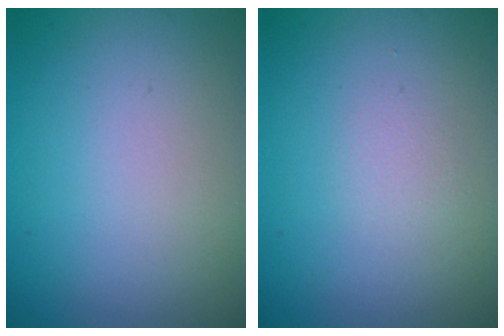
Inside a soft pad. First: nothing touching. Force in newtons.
{"total": 0.7, "press": 0.7, "slide": 0.0}